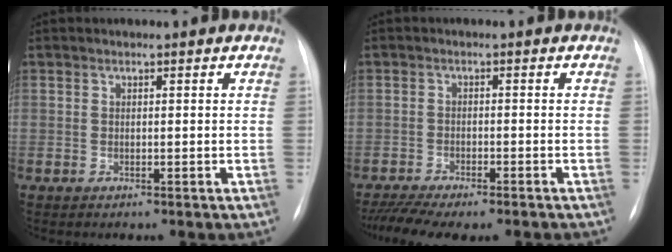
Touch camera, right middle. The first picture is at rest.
{"total": 10.3, "force": [-8.7, 1.9, 5.2], "torque": [-0.084, -0.004, -0.128]}